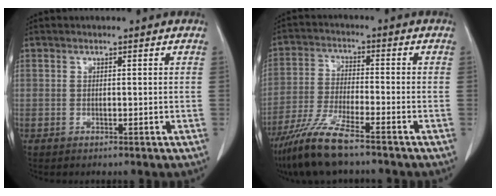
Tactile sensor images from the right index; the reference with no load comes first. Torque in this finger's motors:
{"motor_torque": [0.91, -0.87, 0.43, 0.15]}